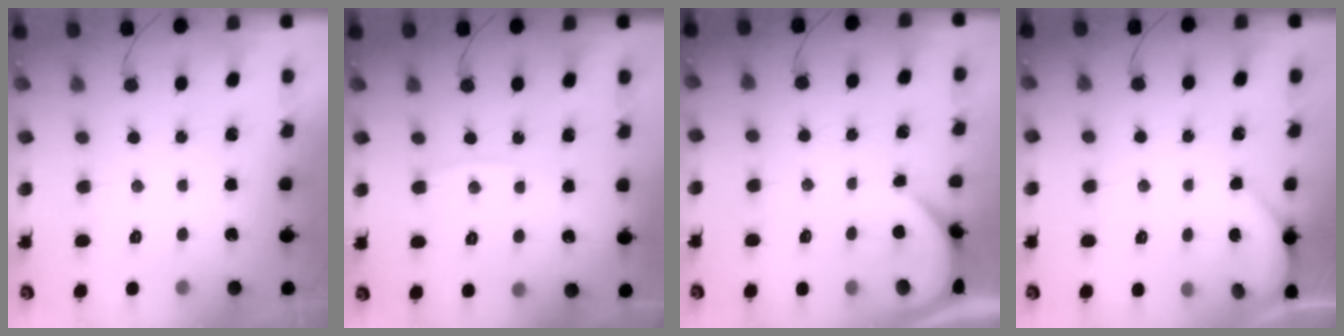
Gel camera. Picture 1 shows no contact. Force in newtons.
{"total": 5.7, "press": 5.6, "slide": 0.6}
{"total": 2.9, "press": 2.8, "slide": 0.3}
{"total": 2.5, "press": 2.4, "slide": 0.3}